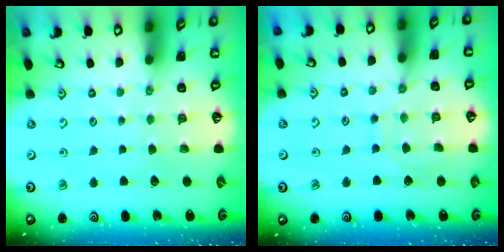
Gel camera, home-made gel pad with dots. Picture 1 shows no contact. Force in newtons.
{"total": 6.3, "press": 6.3, "slide": 0.5}